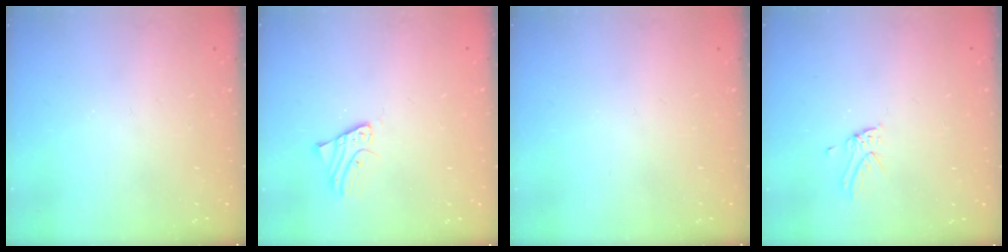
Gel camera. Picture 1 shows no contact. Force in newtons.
{"total": 2.4, "press": 2.4, "slide": 0.1}
{"total": 0.0}
{"total": 2.1, "press": 2.1, "slide": 0.1}